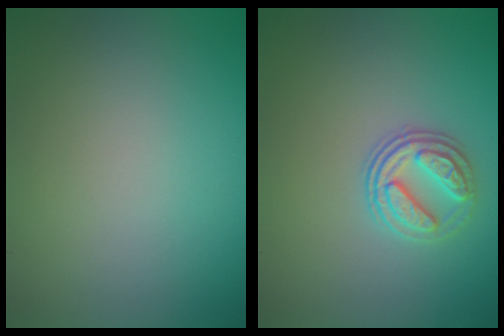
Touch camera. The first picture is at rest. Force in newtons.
{"total": 2.7, "press": 2.5, "slide": 1.0}